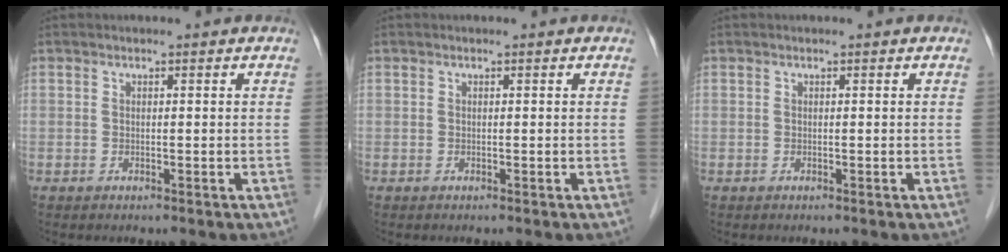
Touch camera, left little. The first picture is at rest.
{"total": 0.0}
{"total": 0.0}